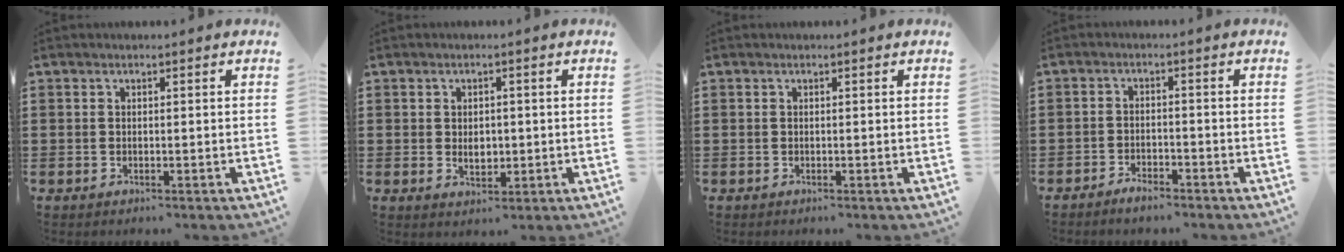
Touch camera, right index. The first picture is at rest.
{"total": 2.8, "force": [0.1, 1.8, 2.1], "torque": [-0.036, 0.003, -0.001]}
{"total": 0.0}
{"total": 2.2, "force": [-2.1, 0.6, 0.3], "torque": [-0.009, 0.005, -0.043]}